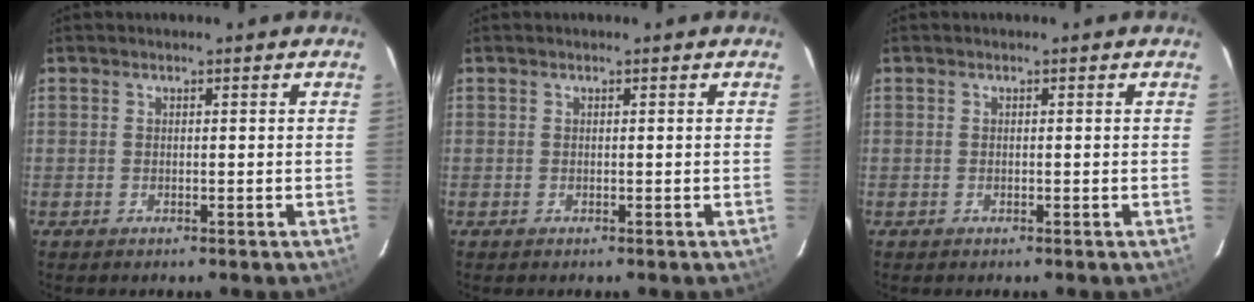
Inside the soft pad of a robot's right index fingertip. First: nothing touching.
{"total": 0.0}
{"total": 0.0}